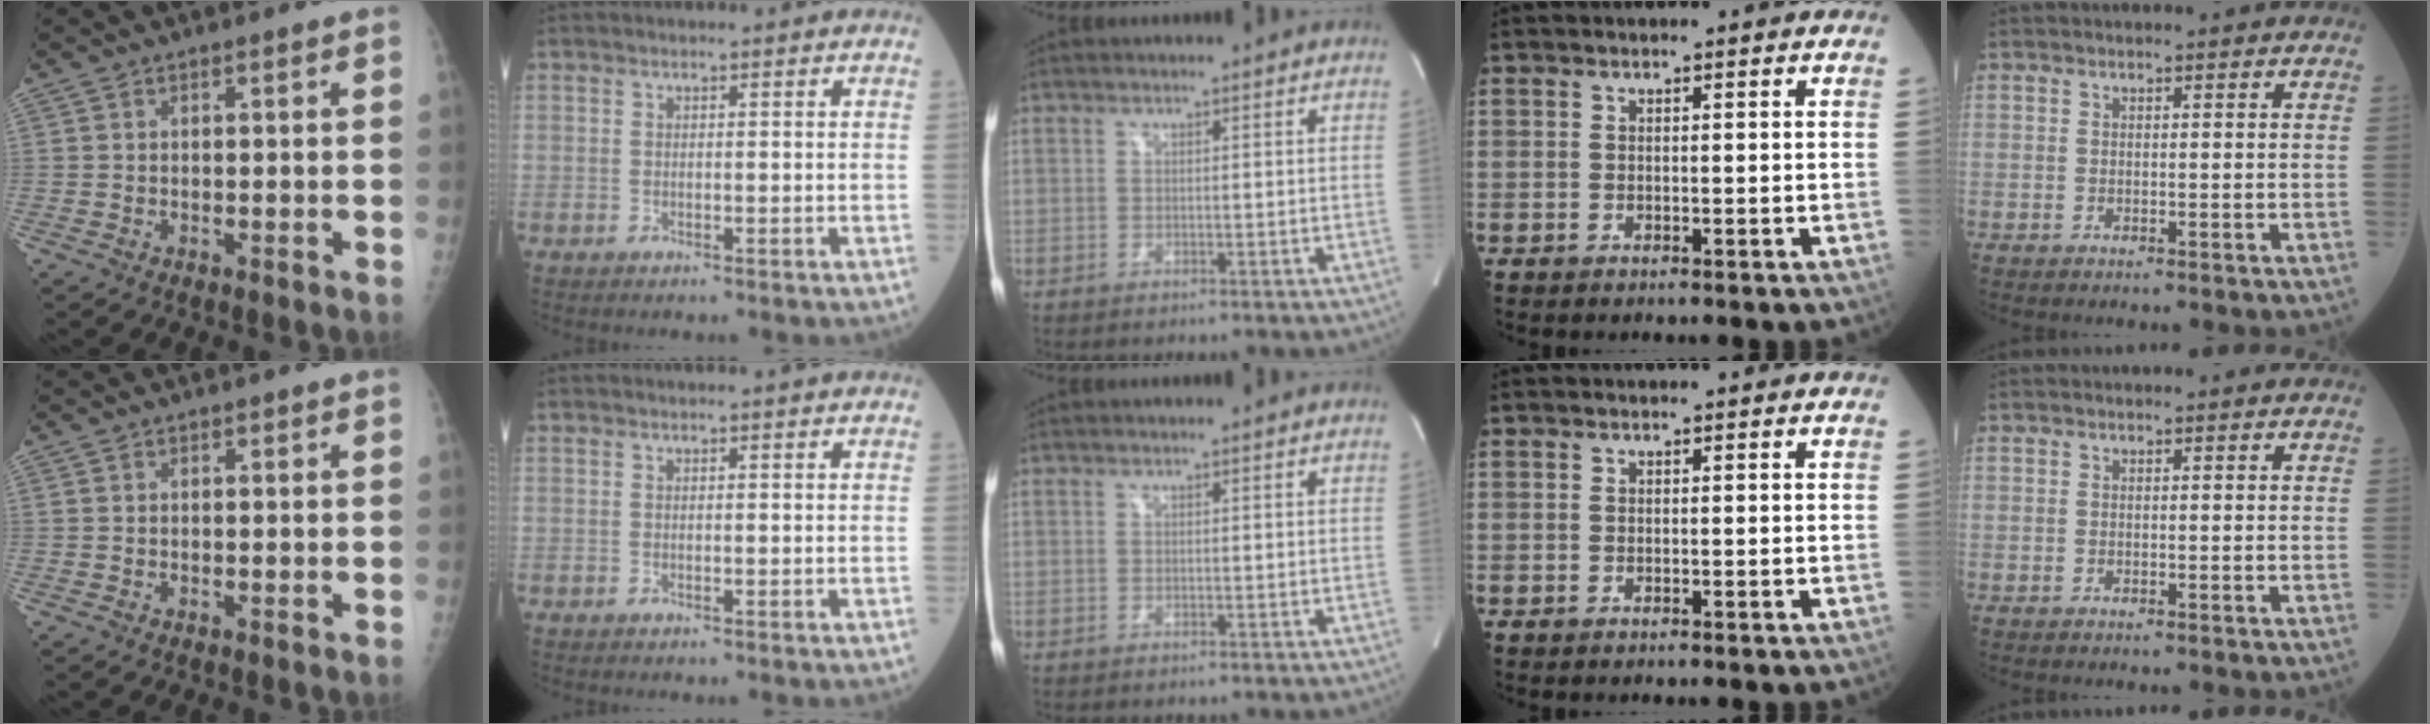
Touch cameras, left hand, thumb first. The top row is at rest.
{}